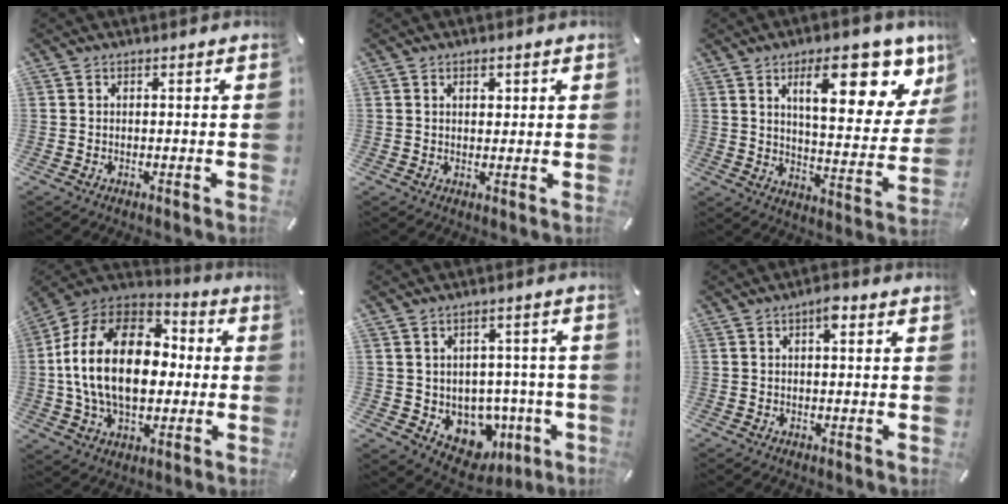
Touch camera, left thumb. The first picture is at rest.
{"total": 1.8, "force": [0.9, 1.3, 0.9], "torque": [-0.004, -0.002, 0.011]}
{"total": 19.5, "force": [10.4, 7.6, 14.6], "torque": [-0.205, -0.050, 0.162]}
{"total": 23.8, "force": [-0.2, 16.1, 17.6], "torque": [-0.352, 0.026, -0.001]}
{"total": 7.6, "force": [-1.2, 7.1, 2.4], "torque": [-0.035, -0.010, -0.005]}
{"total": 2.9, "force": [1.3, 1.1, 2.4], "torque": [-0.036, -0.001, 0.017]}